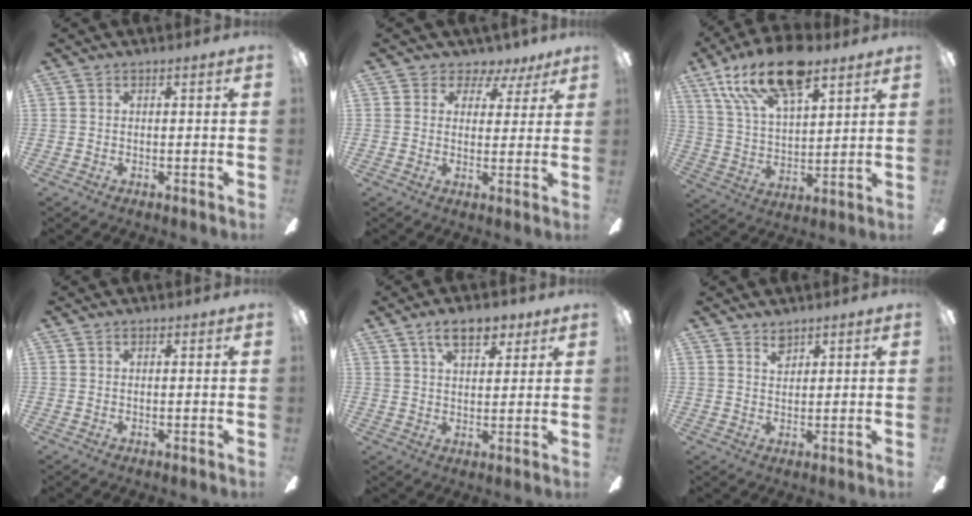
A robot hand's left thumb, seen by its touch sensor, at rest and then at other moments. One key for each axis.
{"total": 4.8, "fx": 3.3, "fy": 3.4, "fz": 0.9, "tx": -0.005, "ty": -0.024, "tz": 0.055}
{"total": 19.5, "fx": 12.6, "fy": 8.1, "fz": 12.5, "tx": -0.235, "ty": -0.051, "tz": 0.216}
{"total": 0.6, "fx": 0.5, "fy": 0.3, "fz": 0.2, "tx": -0.003, "ty": 0.002, "tz": 0.009}
{"total": 8.9, "fx": 5.4, "fy": 4.4, "fz": 5.5, "tx": -0.085, "ty": -0.012, "tz": 0.097}
{"total": 3.0, "fx": 2.5, "fy": 1.4, "fz": 0.9, "tx": -0.006, "ty": -0.012, "tz": 0.044}